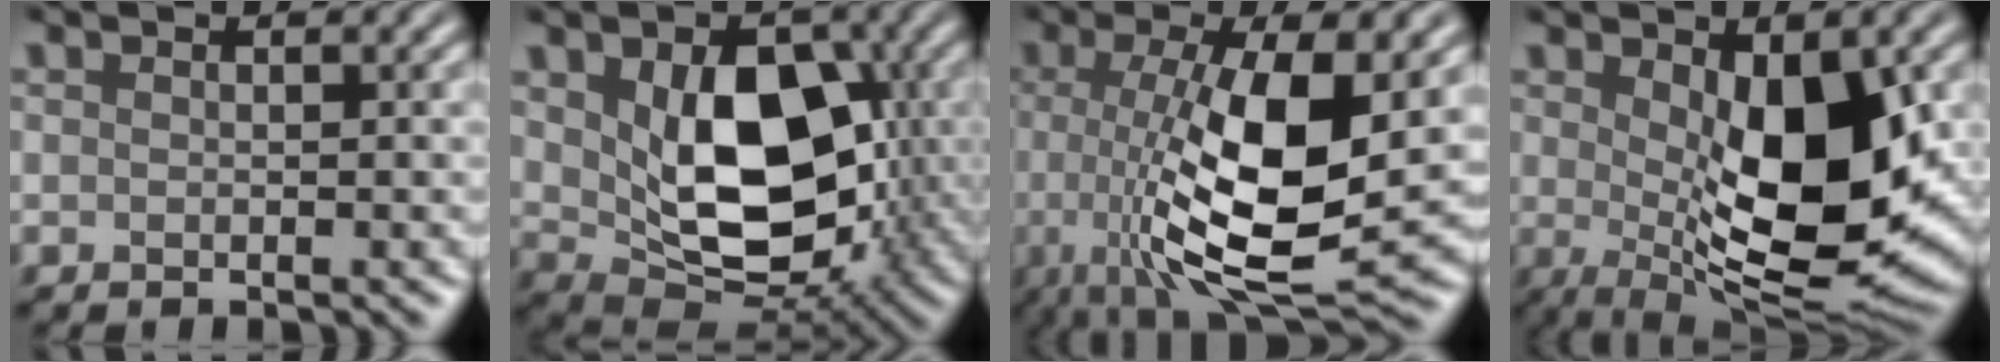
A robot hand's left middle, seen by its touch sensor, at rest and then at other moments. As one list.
[{"total": 9.9, "force": [1.0, 6.5, 7.4], "torque": [-0.132, -0.021, 0.031]}, {"total": 10.7, "force": [-0.3, 3.4, 10.2], "torque": [-0.181, -0.015, -0.003]}, {"total": 10.8, "force": [0.4, 4.2, 9.9], "torque": [-0.155, -0.015, 0.012]}]